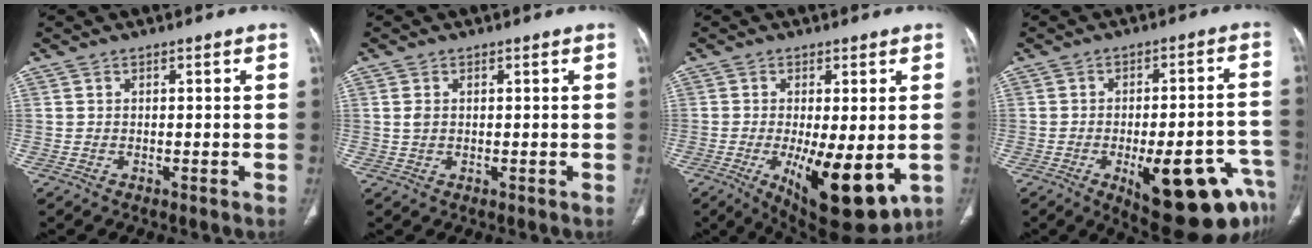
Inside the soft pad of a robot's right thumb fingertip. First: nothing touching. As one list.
[{"total": 1.6, "force": [0.3, 1.0, 1.2], "torque": [-0.030, 0.000, 0.008]}, {"total": 14.3, "force": [-3.6, 5.1, 12.9], "torque": [-0.193, -0.027, -0.038]}, {"total": 20.9, "force": [-9.7, 7.1, 17.1], "torque": [-0.146, 0.039, -0.116]}]